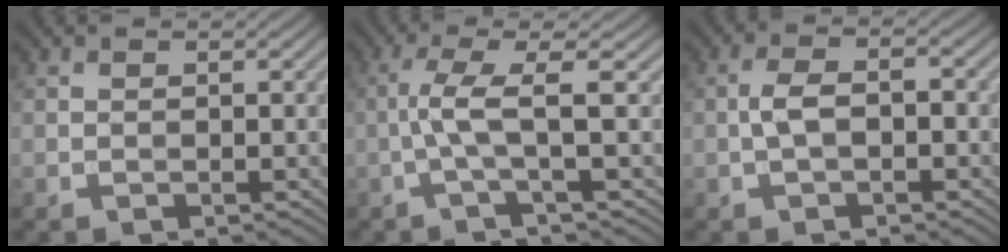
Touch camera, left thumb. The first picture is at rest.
{"total": 4.6, "force": [-0.4, 0.3, 4.6], "torque": [-0.087, 0.010, -0.021]}
{"total": 3.4, "force": [-0.7, 1.5, 2.9], "torque": [-0.061, 0.007, -0.015]}